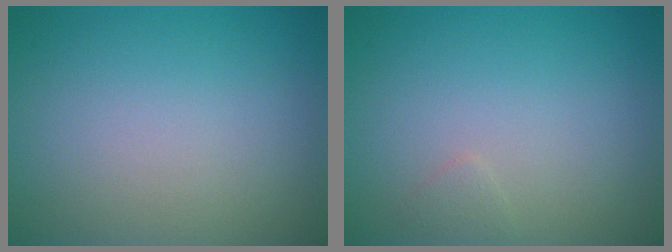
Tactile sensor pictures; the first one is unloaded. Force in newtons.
{"total": 0.6, "press": 0.6, "slide": 0.0}